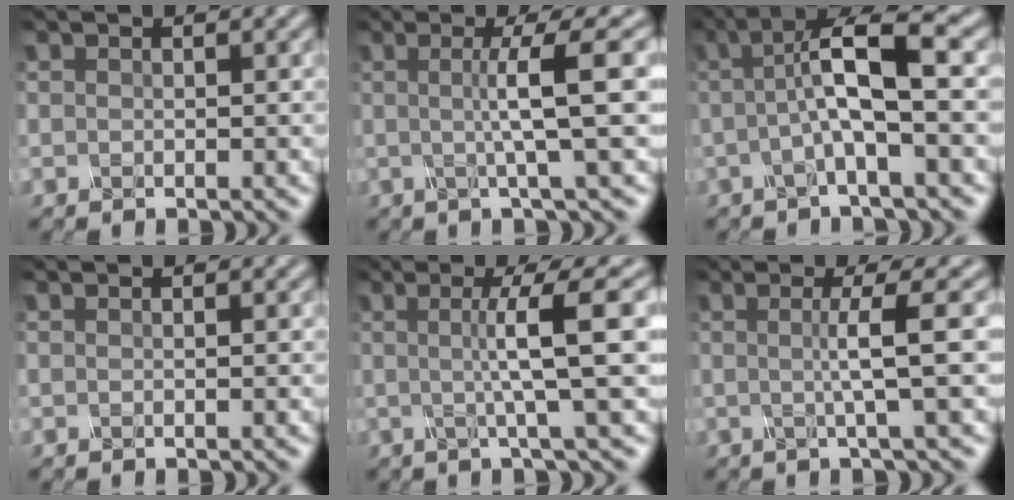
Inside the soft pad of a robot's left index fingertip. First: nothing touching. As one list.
[{"total": 5.5, "force": [0.4, 0.7, 5.5], "torque": [-0.085, 0.009, 0.002]}, {"total": 6.4, "force": [0.4, 1.2, 6.2], "torque": [-0.111, 0.015, 0.000]}, {"total": 0.0}, {"total": 6.4, "force": [0.5, 0.9, 6.4], "torque": [-0.096, 0.011, 0.005]}, {"total": 4.0, "force": [0.2, 0.6, 3.9], "torque": [-0.066, 0.001, -0.008]}]